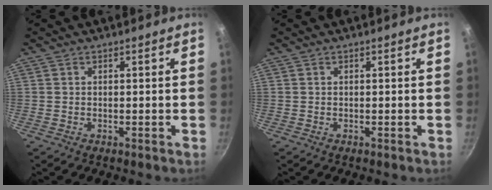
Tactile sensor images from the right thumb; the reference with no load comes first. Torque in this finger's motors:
{"motor_torque": [0.00, 0.00, 0.00, 0.00, 0.00]}